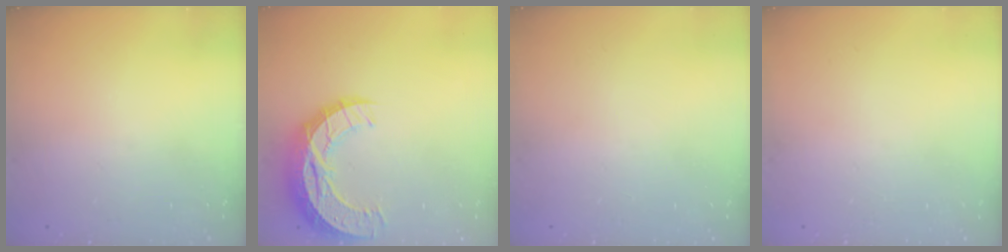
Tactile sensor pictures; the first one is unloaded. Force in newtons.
{"total": 13.7, "press": 13.7, "slide": 0.9}
{"total": 0.0}
{"total": 0.0}